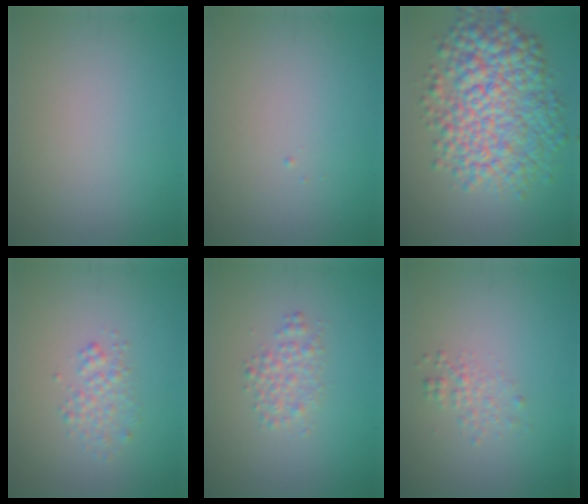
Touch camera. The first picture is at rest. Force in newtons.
{"total": 0.0}
{"total": 9.3, "press": 9.3, "slide": 0.1}
{"total": 1.8, "press": 1.8, "slide": 0.0}
{"total": 2.0, "press": 2.0, "slide": 0.0}
{"total": 1.4, "press": 1.4, "slide": 0.1}